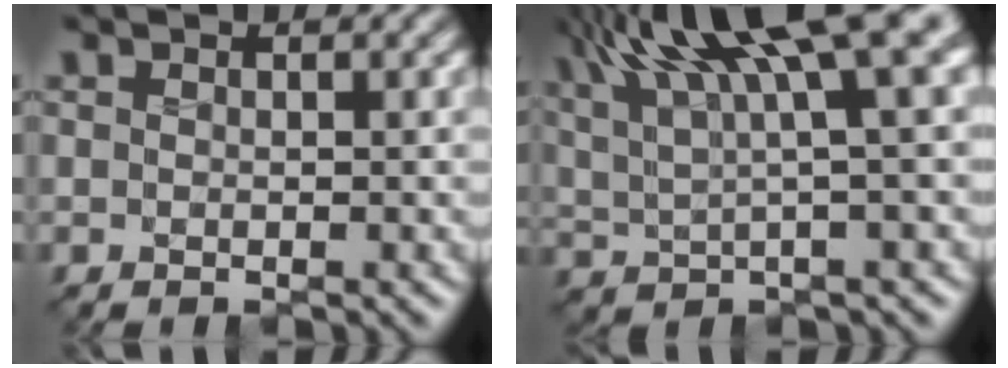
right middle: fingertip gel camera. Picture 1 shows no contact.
{"total": 14.2, "force": [7.2, 3.6, 11.7], "torque": [-0.199, 0.032, 0.116]}